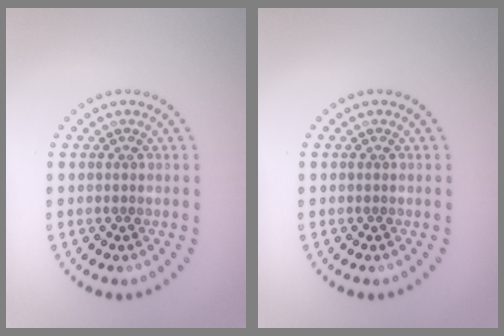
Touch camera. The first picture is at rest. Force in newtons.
{"total": 0.0}